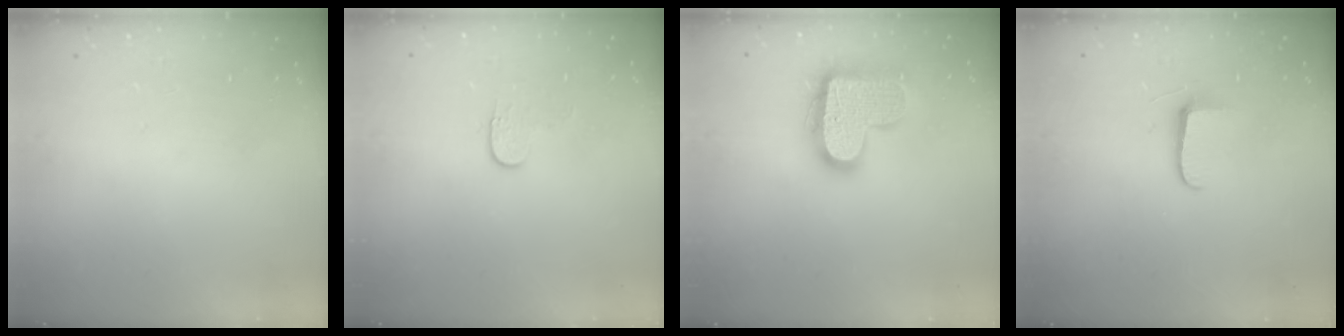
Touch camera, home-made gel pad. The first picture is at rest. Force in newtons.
{"total": 4.3, "press": 4.3, "slide": 0.5}
{"total": 17.4, "press": 17.4, "slide": 0.9}
{"total": 5.6, "press": 5.6, "slide": 0.7}